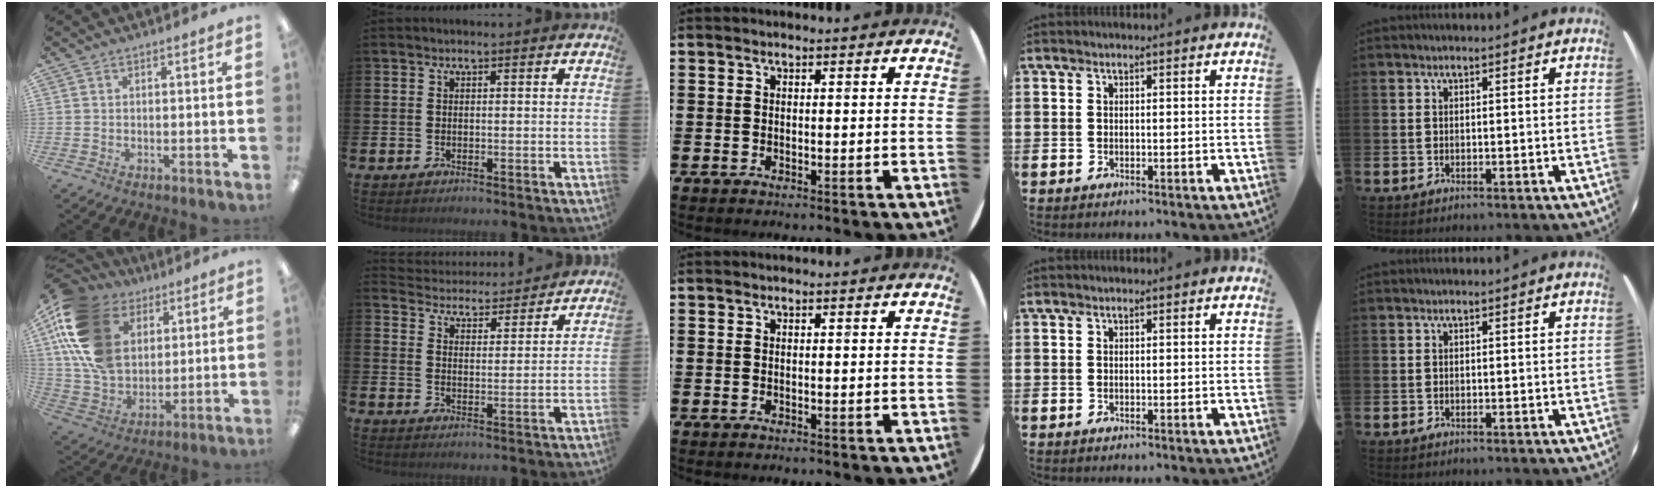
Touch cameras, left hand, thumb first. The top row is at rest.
{"thumb": {"total": 20.6, "force": [8.5, 14.5, 12.0], "torque": [-0.271, -0.029, 0.161]}, "index": {"total": 4.6, "force": [4.5, 0.7, -0.4], "torque": [-0.012, -0.042, 0.077]}}